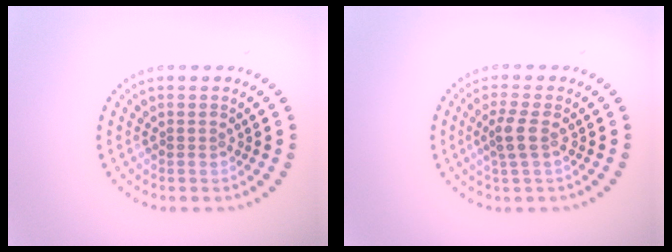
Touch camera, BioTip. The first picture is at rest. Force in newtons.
{"total": 1.8, "press": 1.6, "slide": 0.9}